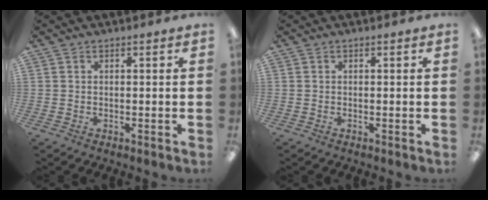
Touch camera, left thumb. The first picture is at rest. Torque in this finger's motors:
{"motor_torque": [0.00, 0.00, 0.00, 0.00, 0.00]}